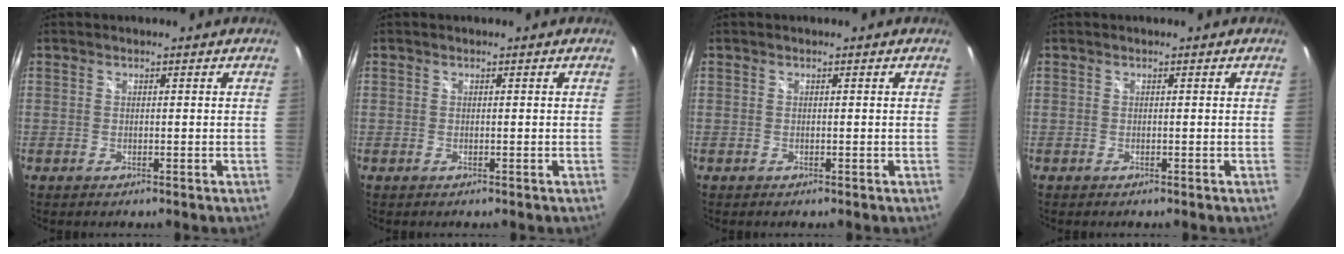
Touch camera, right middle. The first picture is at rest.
{"total": 0.0}
{"total": 0.0}
{"total": 0.0}